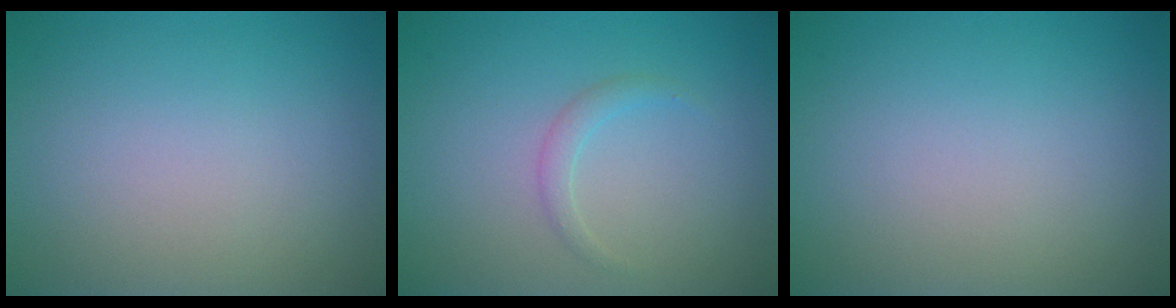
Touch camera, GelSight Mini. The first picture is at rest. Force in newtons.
{"total": 1.1, "press": 1.1, "slide": 0.1}
{"total": 0.0}